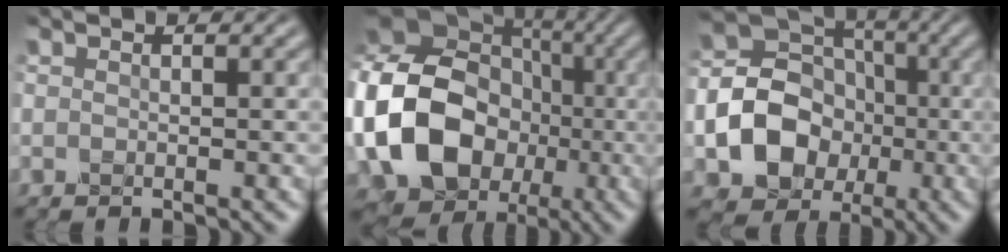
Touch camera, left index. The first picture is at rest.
{"total": 15.3, "force": [-2.0, 12.3, 8.9], "torque": [-0.203, -0.006, -0.031]}
{"total": 10.9, "force": [-2.1, 9.2, 5.5], "torque": [-0.111, -0.007, -0.054]}